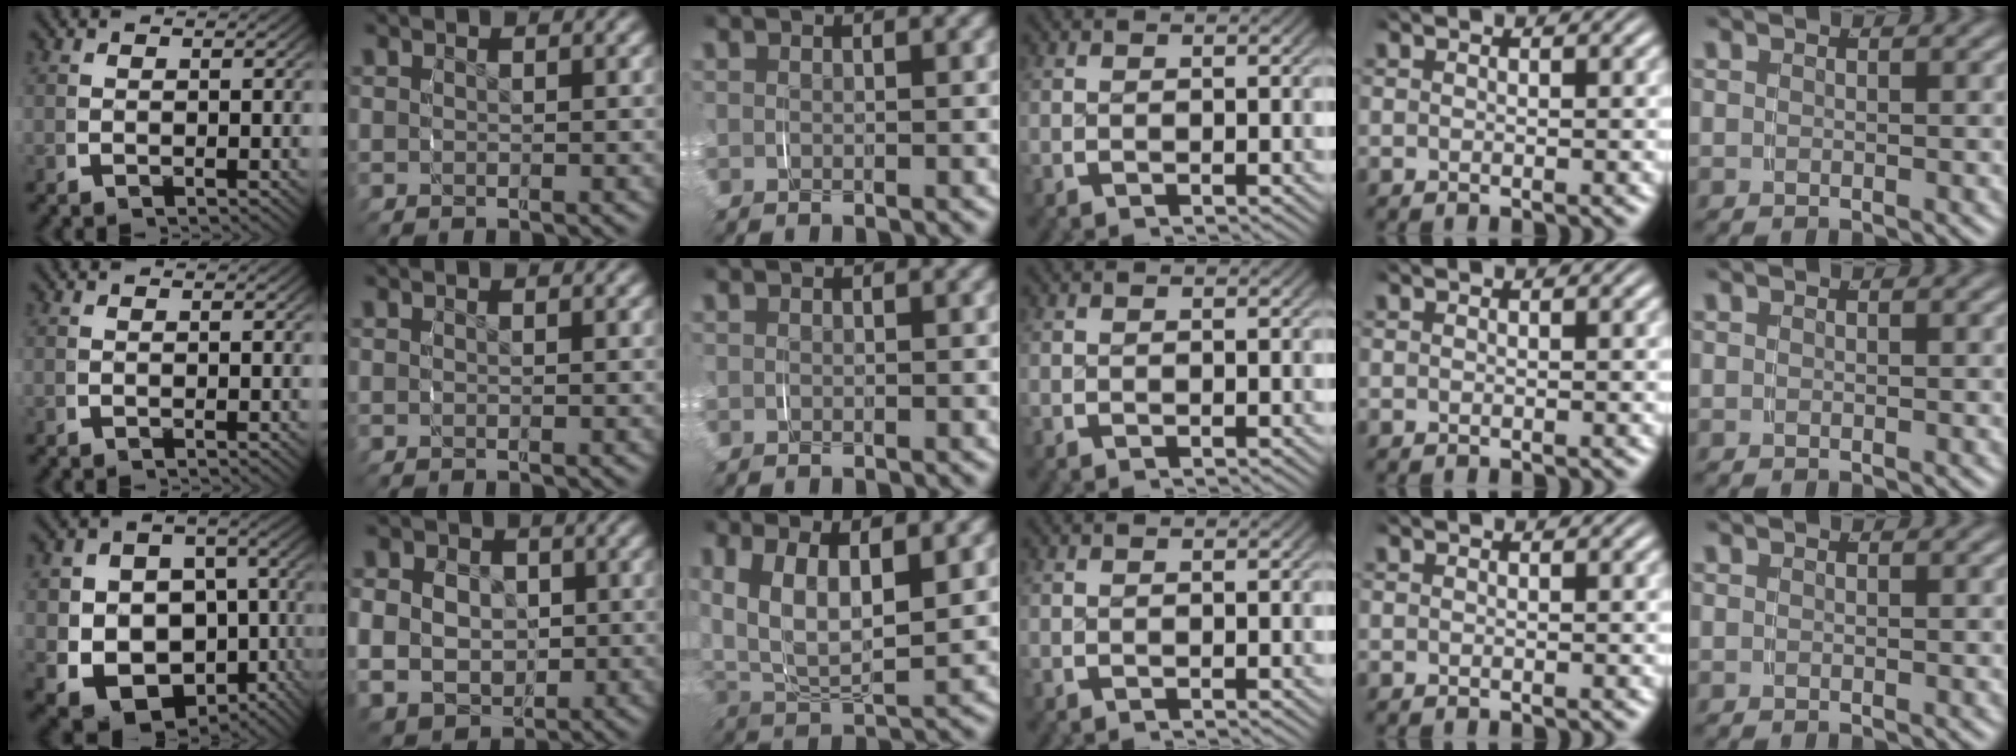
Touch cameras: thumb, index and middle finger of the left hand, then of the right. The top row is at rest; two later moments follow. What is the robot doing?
{"motion": "grasp_and_lifting", "object": "scarf"}